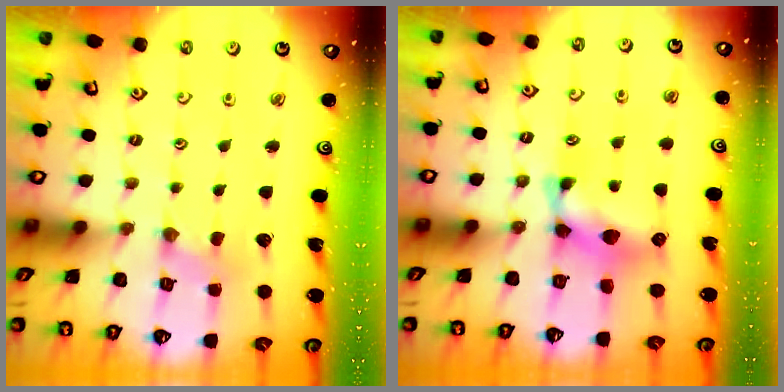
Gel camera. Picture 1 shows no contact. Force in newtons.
{"total": 11.9, "press": 11.9, "slide": 0.4}